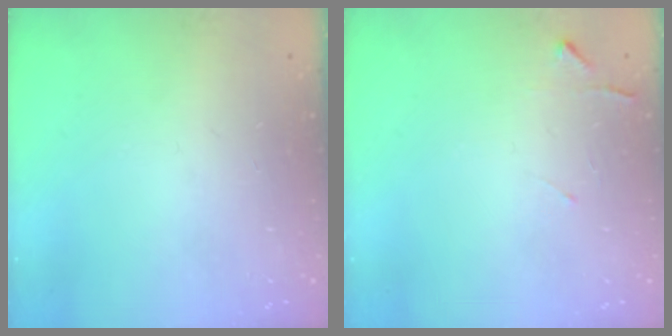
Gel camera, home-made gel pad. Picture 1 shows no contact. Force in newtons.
{"total": 4.7, "press": 4.6, "slide": 0.6}